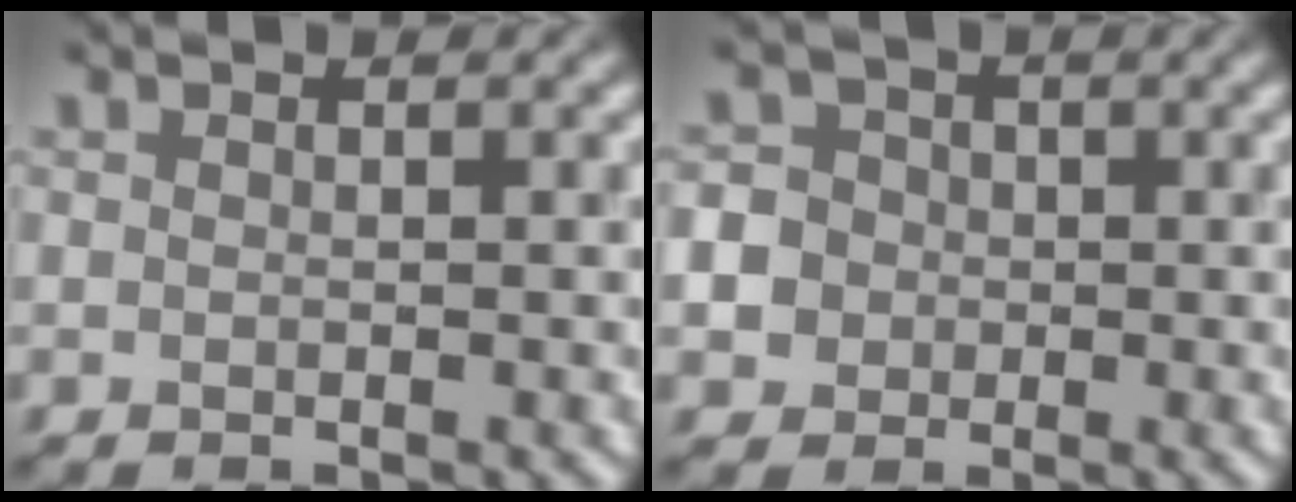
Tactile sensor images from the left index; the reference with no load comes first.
{"total": 7.8, "force": [-1.1, 7.3, 2.5], "torque": [-0.055, 0.016, -0.049]}